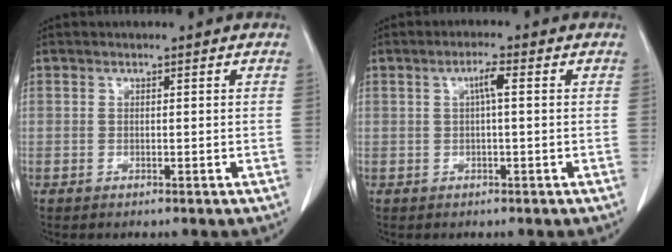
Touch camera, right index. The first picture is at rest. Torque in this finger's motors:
{"motor_torque": [0.25, -0.11, 0.11, 0.03]}